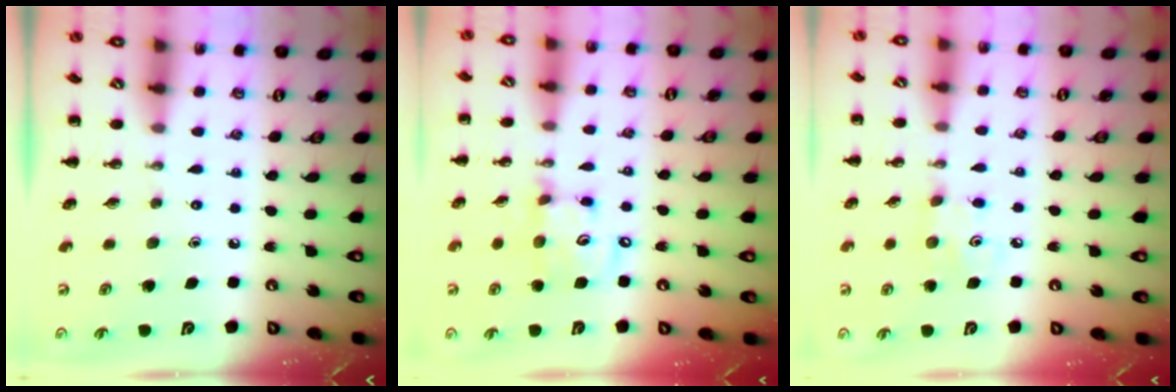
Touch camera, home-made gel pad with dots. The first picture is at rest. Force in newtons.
{"total": 8.8, "press": 8.7, "slide": 1.2}
{"total": 4.2, "press": 4.1, "slide": 0.8}